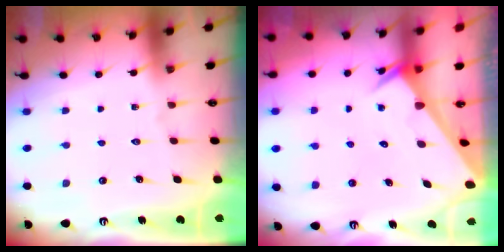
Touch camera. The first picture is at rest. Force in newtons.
{"total": 2.0, "press": 2.0, "slide": 0.1}